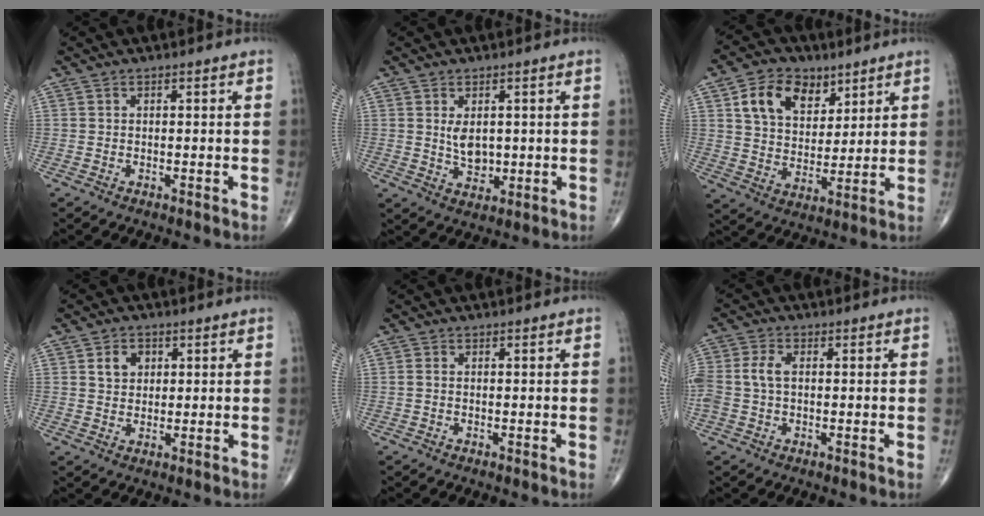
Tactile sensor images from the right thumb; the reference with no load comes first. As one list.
[{"total": 4.8, "force": [0.8, 3.1, 3.5], "torque": [-0.046, -0.013, 0.023]}, {"total": 12.6, "force": [6.1, 8.6, 6.8], "torque": [-0.087, -0.022, 0.113]}, {"total": 4.2, "force": [1.4, 3.4, 2.1], "torque": [-0.016, -0.004, 0.023]}, {"total": 0.7, "force": [-0.1, 0.4, 0.5], "torque": [-0.012, -0.001, -0.004]}, {"total": 5.4, "force": [0.0, 3.5, 4.1], "torque": [-0.107, 0.016, -0.002]}]